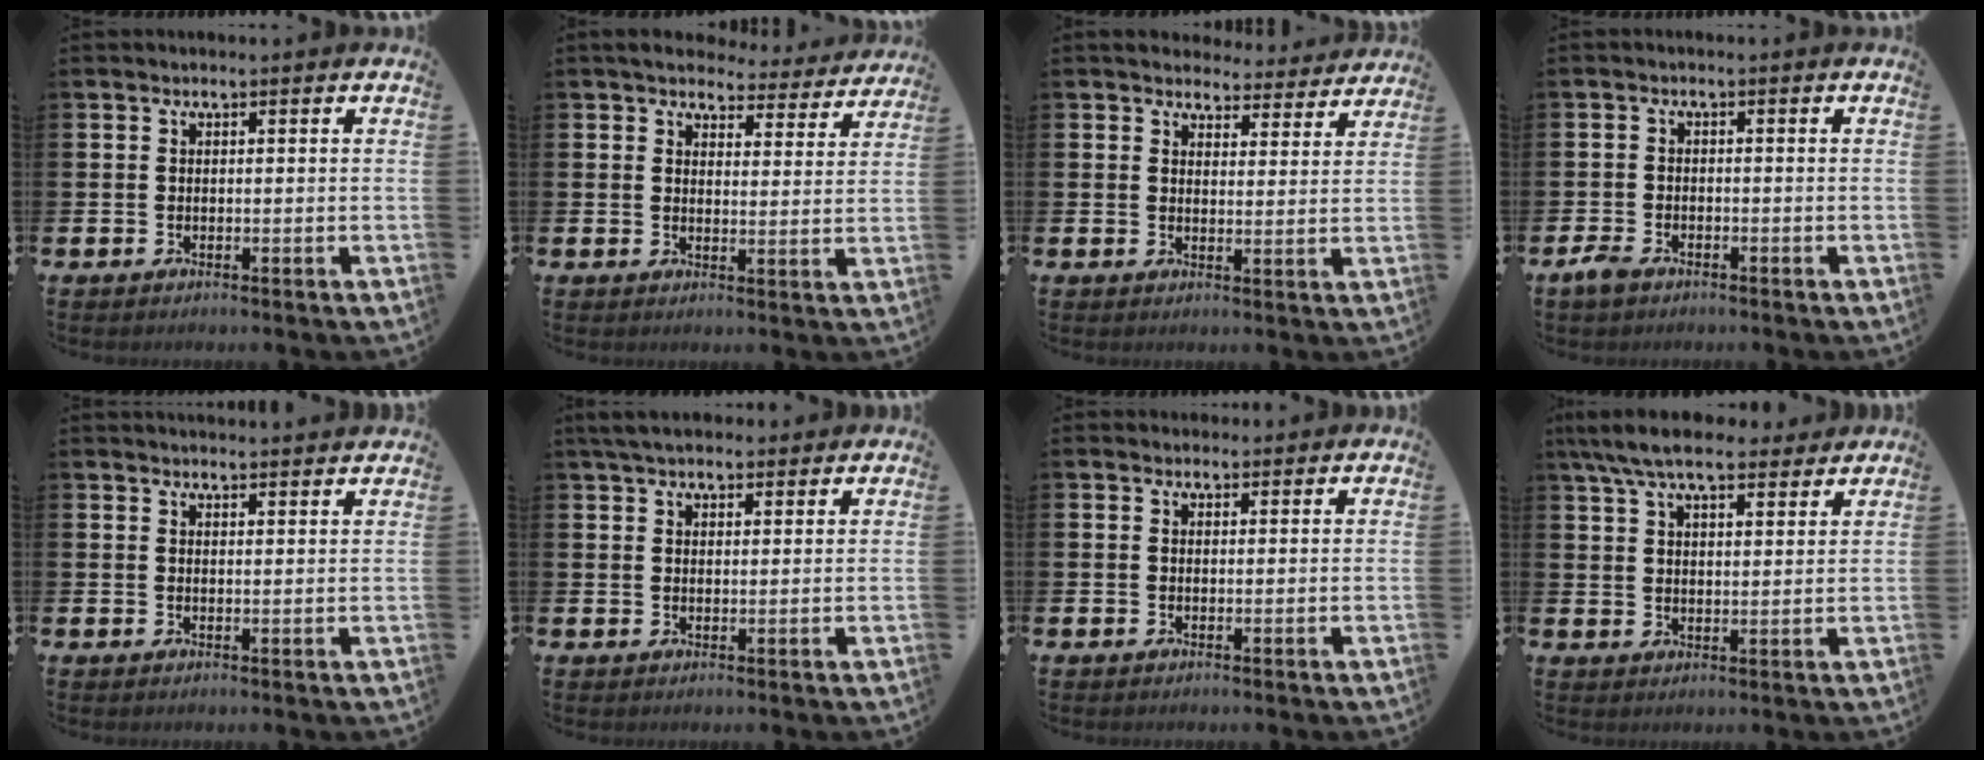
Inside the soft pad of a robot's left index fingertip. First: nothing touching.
{"total": 4.6, "force": [4.3, 1.6, 0.6], "torque": [-0.022, -0.030, 0.074]}
{"total": 4.2, "force": [4.1, 1.2, 0.0], "torque": [-0.001, -0.034, 0.069]}
{"total": 2.2, "force": [-1.3, 1.2, 1.2], "torque": [-0.025, 0.005, -0.026]}
{"total": 2.6, "force": [2.6, -0.1, -0.1], "torque": [0.008, -0.019, 0.046]}
{"total": 4.4, "force": [3.9, 1.5, 1.4], "torque": [-0.034, -0.007, 0.073]}
{"total": 1.2, "force": [1.0, 0.5, 0.0], "torque": [0.014, -0.001, 0.016]}
{"total": 7.9, "force": [7.1, 2.0, 2.9], "torque": [-0.077, -0.024, 0.130]}